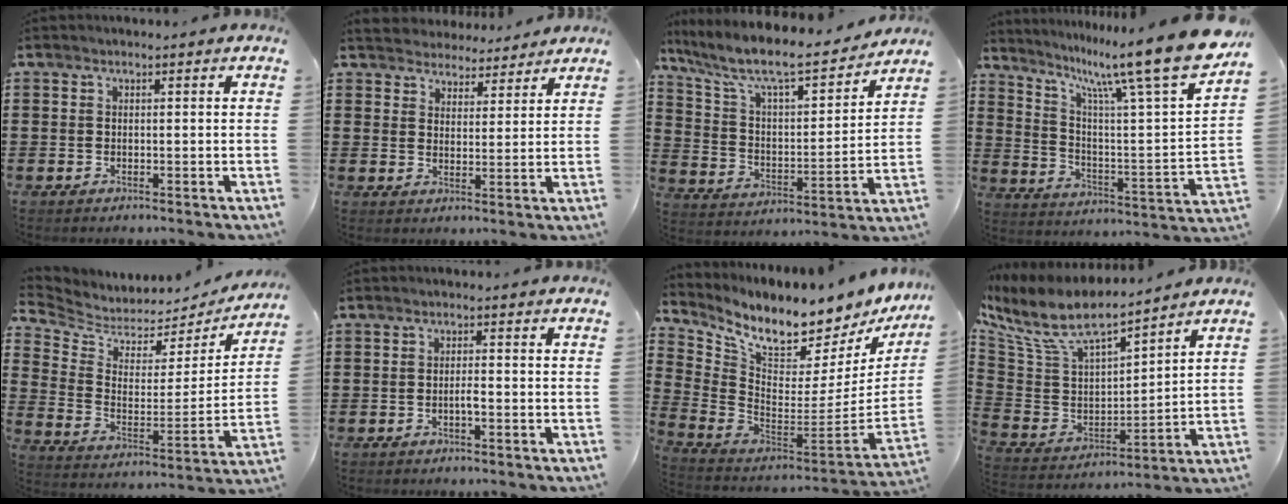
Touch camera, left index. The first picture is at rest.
{"total": 3.8, "force": [3.6, 1.0, -0.3], "torque": [-0.011, -0.015, 0.065]}
{"total": 8.7, "force": [7.3, 1.2, 4.6], "torque": [-0.120, -0.049, 0.118]}
{"total": 14.4, "force": [11.2, 0.3, 9.1], "torque": [-0.179, -0.083, 0.173]}
{"total": 4.9, "force": [4.4, 2.2, 0.7], "torque": [-0.047, -0.038, 0.073]}
{"total": 1.7, "force": [-0.7, 0.2, 1.6], "torque": [-0.030, 0.002, -0.012]}
{"total": 8.3, "force": [7.1, 1.6, 3.9], "torque": [-0.102, -0.072, 0.114]}
{"total": 10.5, "force": [8.1, 3.2, 5.9], "torque": [-0.153, -0.049, 0.141]}